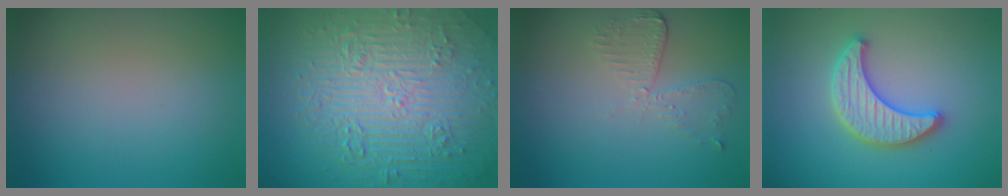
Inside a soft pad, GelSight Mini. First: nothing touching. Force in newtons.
{"total": 11.2, "press": 7.3, "slide": 8.4}
{"total": 2.7, "press": 2.4, "slide": 1.2}
{"total": 4.8, "press": 4.8, "slide": 0.8}